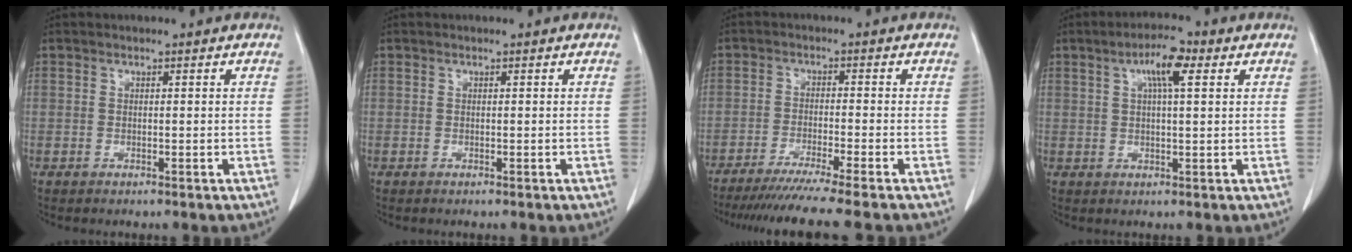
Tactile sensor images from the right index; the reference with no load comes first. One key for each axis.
{"total": 0.0}
{"total": 11.1, "fx": -9.5, "fy": -2.0, "fz": 5.4, "tx": -0.056, "ty": -0.037, "tz": -0.148}
{"total": 5.6, "fx": 2.3, "fy": 0.8, "fz": 5.0, "tx": -0.092, "ty": 0.010, "tz": 0.036}